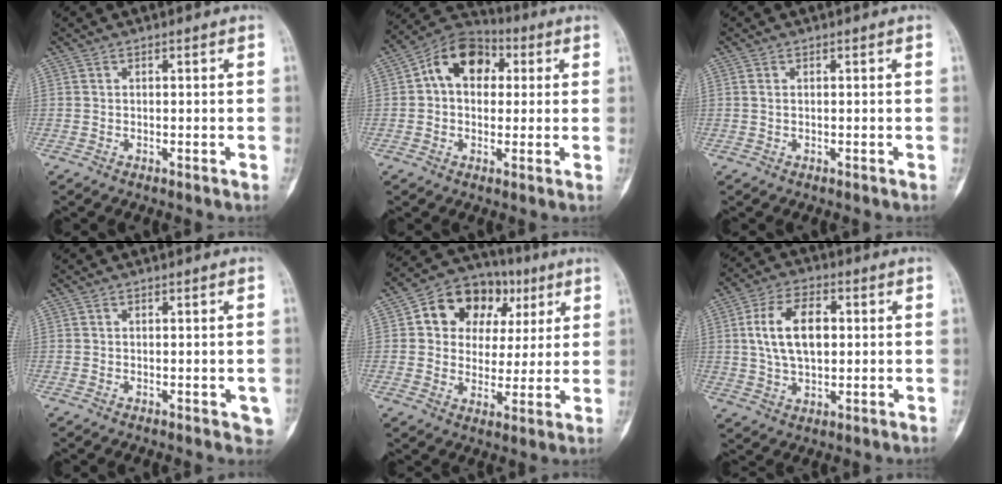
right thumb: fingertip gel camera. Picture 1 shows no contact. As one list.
[{"total": 11.9, "force": [2.5, 8.6, 7.8], "torque": [-0.096, 0.025, 0.027]}, {"total": 0.5, "force": [0.1, 0.3, 0.4], "torque": [-0.012, -0.001, 0.001]}, {"total": 2.5, "force": [-0.4, 1.3, 2.1], "torque": [-0.003, 0.000, -0.003]}, {"total": 15.3, "force": [5.1, 11.8, 8.3], "torque": [-0.074, 0.014, 0.078]}, {"total": 11.5, "force": [1.6, 6.7, 9.2], "torque": [-0.152, 0.007, 0.031]}]